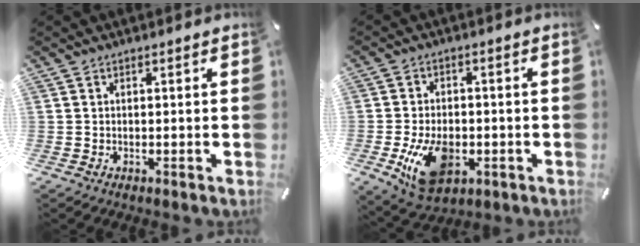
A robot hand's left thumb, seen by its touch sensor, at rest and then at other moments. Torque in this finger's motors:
{"motor_torque": [0.12, 1.02, 0.85, 0.09, 0.26]}